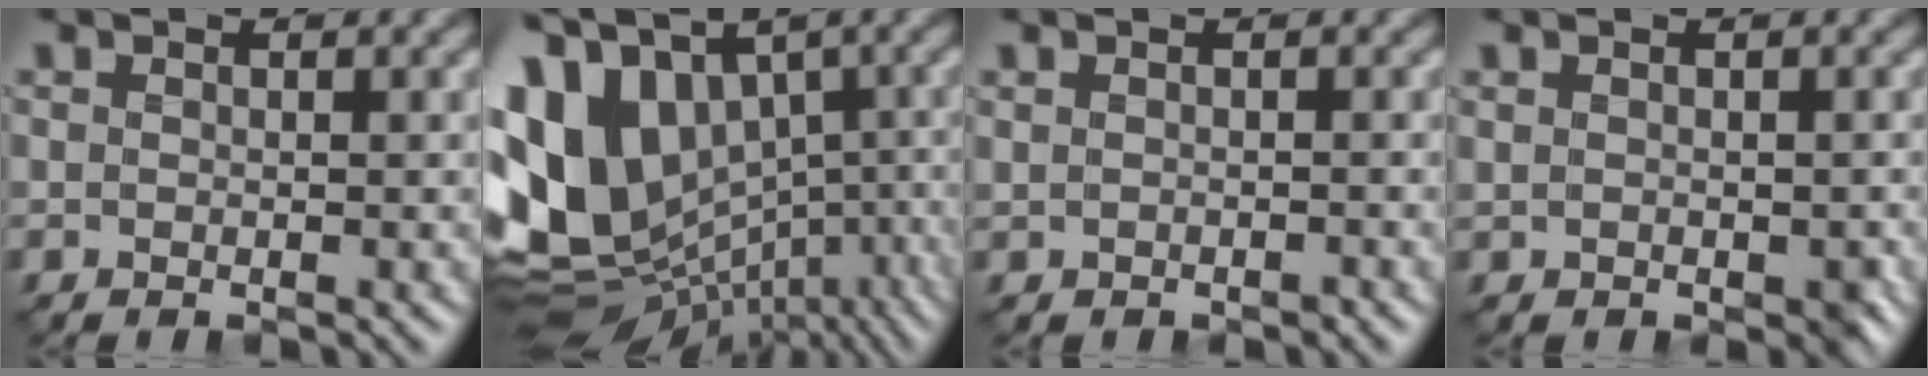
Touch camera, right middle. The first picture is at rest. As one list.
[{"total": 16.8, "force": [0.4, 11.2, 12.5], "torque": [-0.236, -0.002, 0.057]}, {"total": 0.9, "force": [-0.3, 0.6, 0.5], "torque": [-0.010, -0.004, -0.002]}, {"total": 2.1, "force": [-0.2, 1.4, 1.5], "torque": [-0.029, -0.008, 0.003]}]